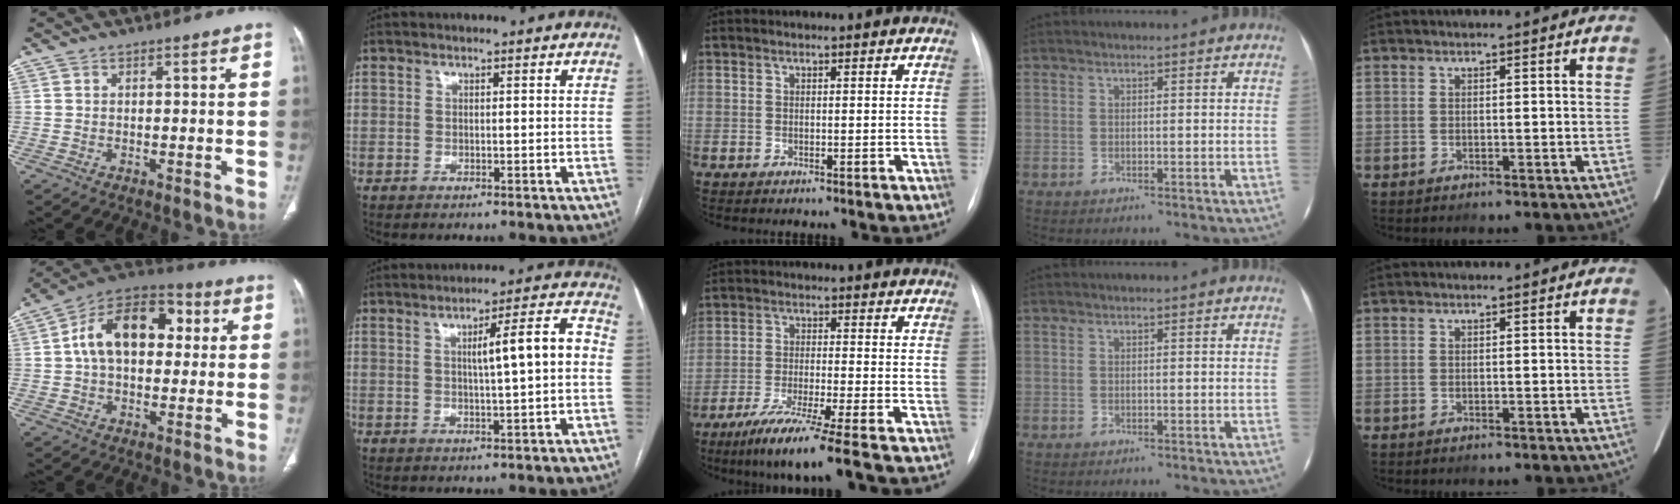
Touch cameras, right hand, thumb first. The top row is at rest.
{"thumb": {"total": 16.8, "force": [2.8, 10.6, 12.7], "torque": [-0.183, 0.033, 0.036]}, "index": {"total": 7.8, "force": [0.5, 0.6, 7.8], "torque": [-0.114, 0.018, 0.006]}, "middle": {"total": 10.0, "force": [-7.1, -1.4, 7.0], "torque": [-0.124, -0.038, -0.123]}}